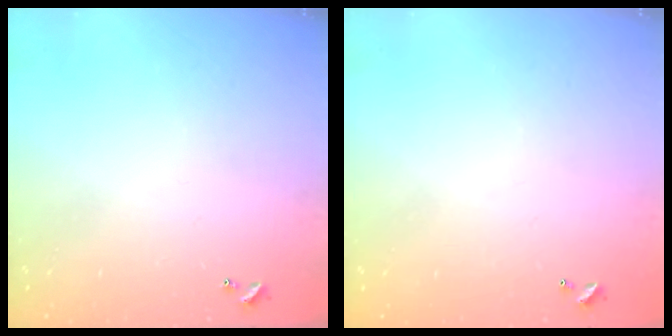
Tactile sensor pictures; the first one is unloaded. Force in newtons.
{"total": 2.9, "press": 2.9, "slide": 0.1}